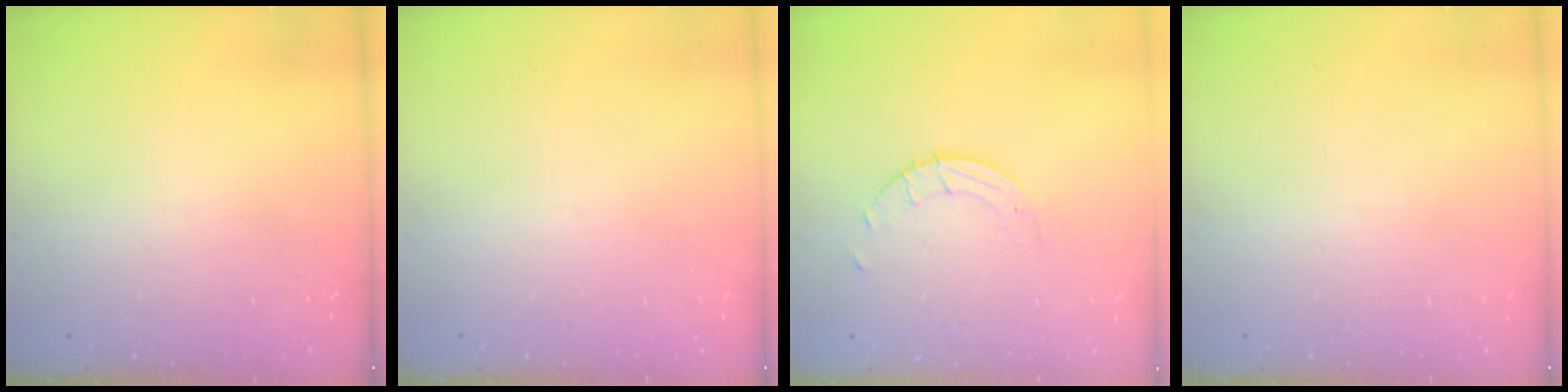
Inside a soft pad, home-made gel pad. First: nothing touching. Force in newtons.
{"total": 0.0}
{"total": 2.7, "press": 2.7, "slide": 0.3}
{"total": 0.0}